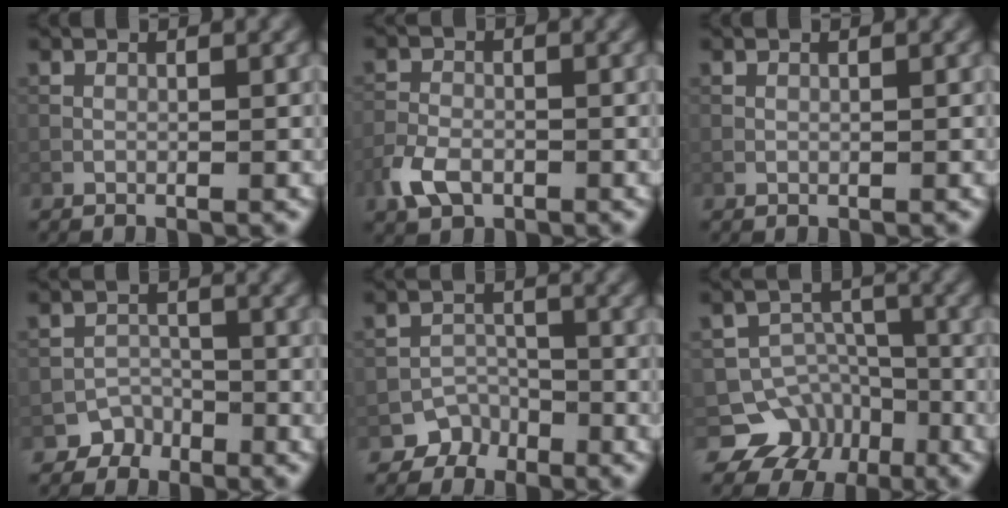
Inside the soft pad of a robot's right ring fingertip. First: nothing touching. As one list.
[{"total": 3.3, "force": [-1.7, 2.1, 1.9], "torque": [-0.042, -0.004, -0.039]}, {"total": 0.0}, {"total": 2.4, "force": [-1.8, 1.6, -0.3], "torque": [0.020, 0.004, -0.025]}, {"total": 2.8, "force": [-2.1, 1.9, -0.1], "torque": [0.021, 0.003, -0.029]}, {"total": 6.9, "force": [-4.5, 5.2, 0.9], "torque": [0.012, 0.001, -0.065]}]